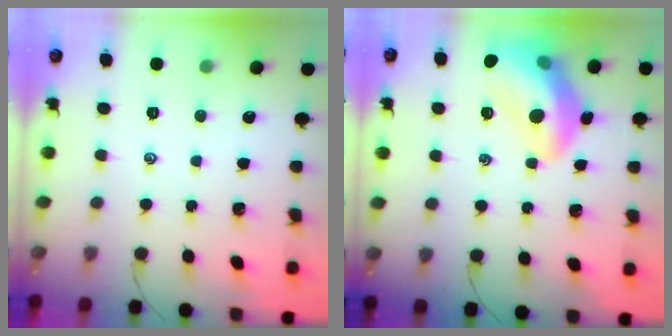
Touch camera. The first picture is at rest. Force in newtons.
{"total": 15.8, "press": 15.6, "slide": 2.6}